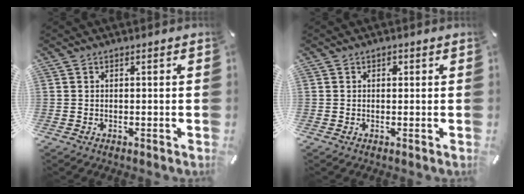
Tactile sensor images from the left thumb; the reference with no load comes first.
{"total": 1.2, "force": [0.4, 0.9, 0.8], "torque": [-0.009, 0.001, 0.004]}